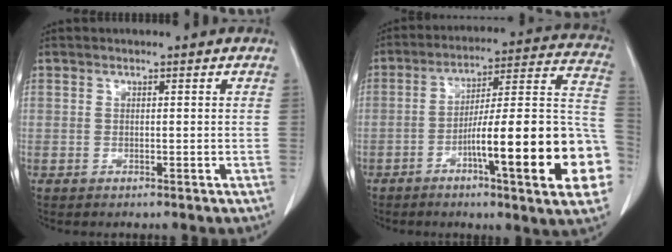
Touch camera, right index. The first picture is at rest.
{"total": 22.8, "force": [-7.3, 2.2, 21.5], "torque": [-0.225, 0.018, -0.102]}